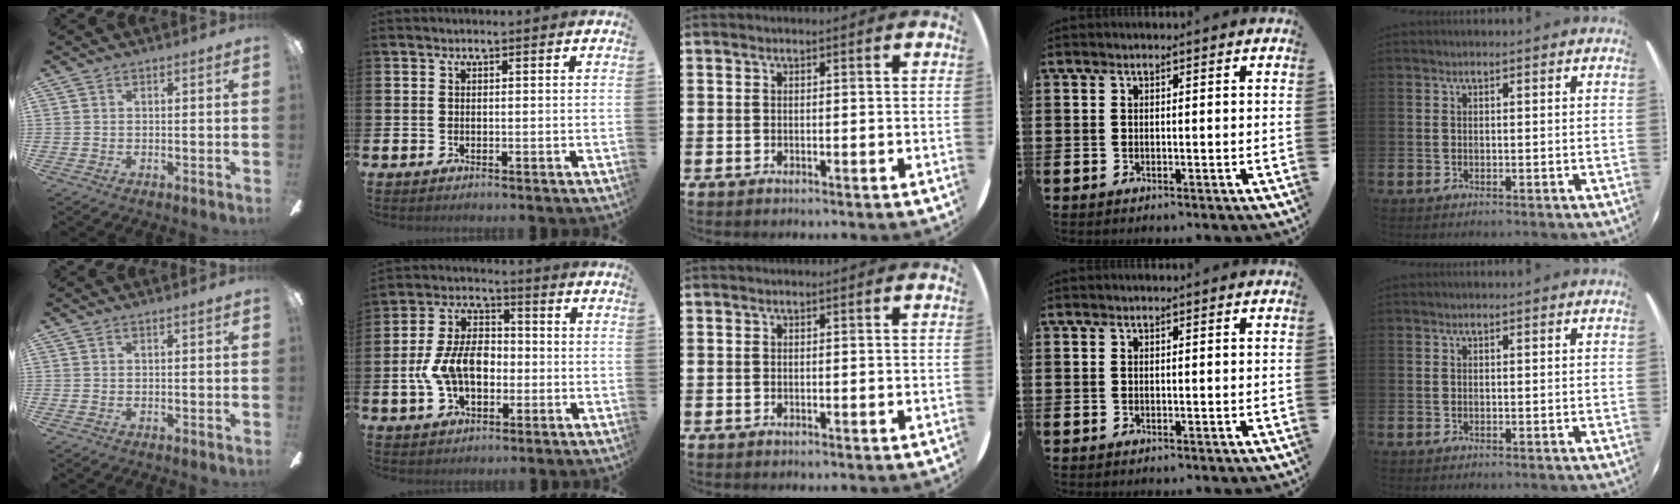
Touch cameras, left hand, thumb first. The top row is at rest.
{"thumb": {"total": 0.7, "force": [0.2, 0.1, 0.6], "torque": [-0.011, 0.002, 0.003]}, "index": {"total": 8.7, "force": [-1.0, 5.7, 6.5], "torque": [-0.154, 0.010, -0.022]}}